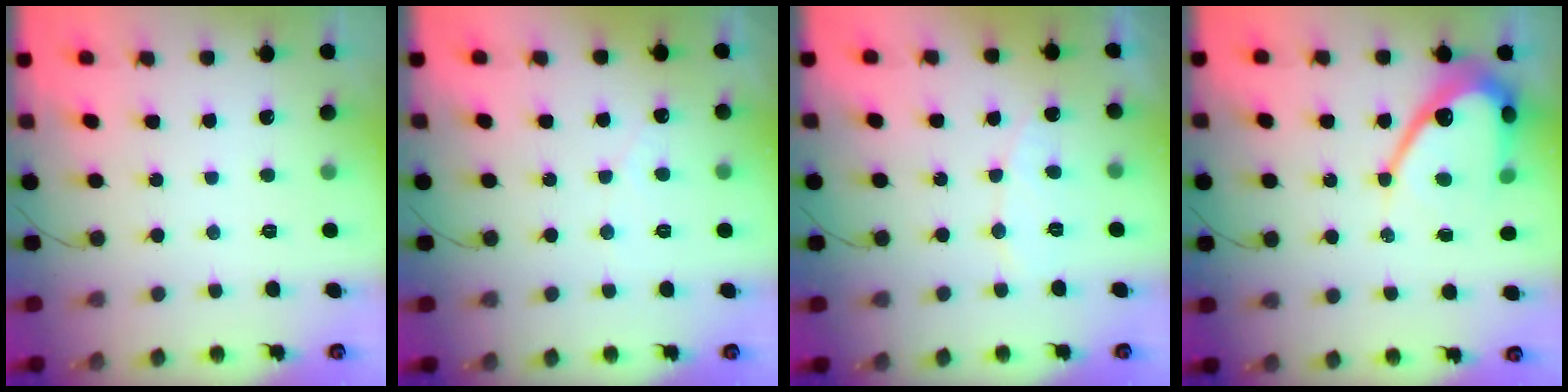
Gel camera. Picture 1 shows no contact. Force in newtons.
{"total": 1.7, "press": 1.7, "slide": 0.0}
{"total": 5.3, "press": 5.3, "slide": 0.4}
{"total": 11.5, "press": 11.5, "slide": 1.0}